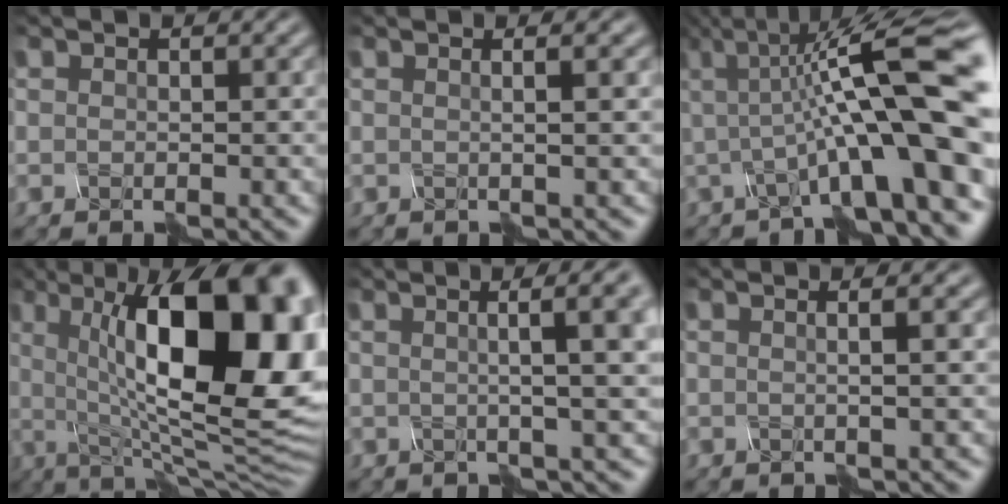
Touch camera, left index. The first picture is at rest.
{"total": 3.2, "force": [1.0, 1.3, 2.8], "torque": [-0.028, 0.035, -0.009]}
{"total": 11.6, "force": [-1.0, 2.1, 11.3], "torque": [-0.185, 0.031, -0.006]}
{"total": 17.6, "force": [2.6, 7.5, 15.7], "torque": [-0.216, 0.020, 0.057]}
{"total": 7.7, "force": [1.6, 1.8, 7.3], "torque": [-0.064, 0.039, 0.023]}
{"total": 3.5, "force": [0.9, 1.4, 3.1], "torque": [-0.033, 0.036, -0.008]}